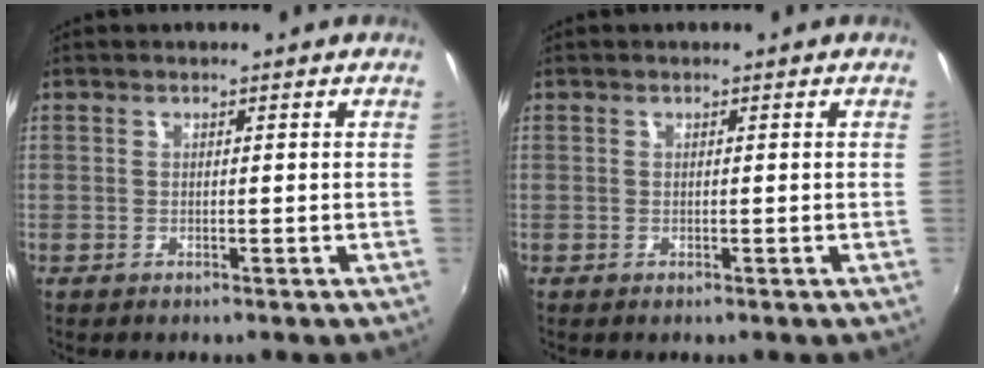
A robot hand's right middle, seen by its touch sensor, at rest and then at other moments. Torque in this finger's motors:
{"motor_torque": [0.14, -0.18, 0.14, 0.00]}